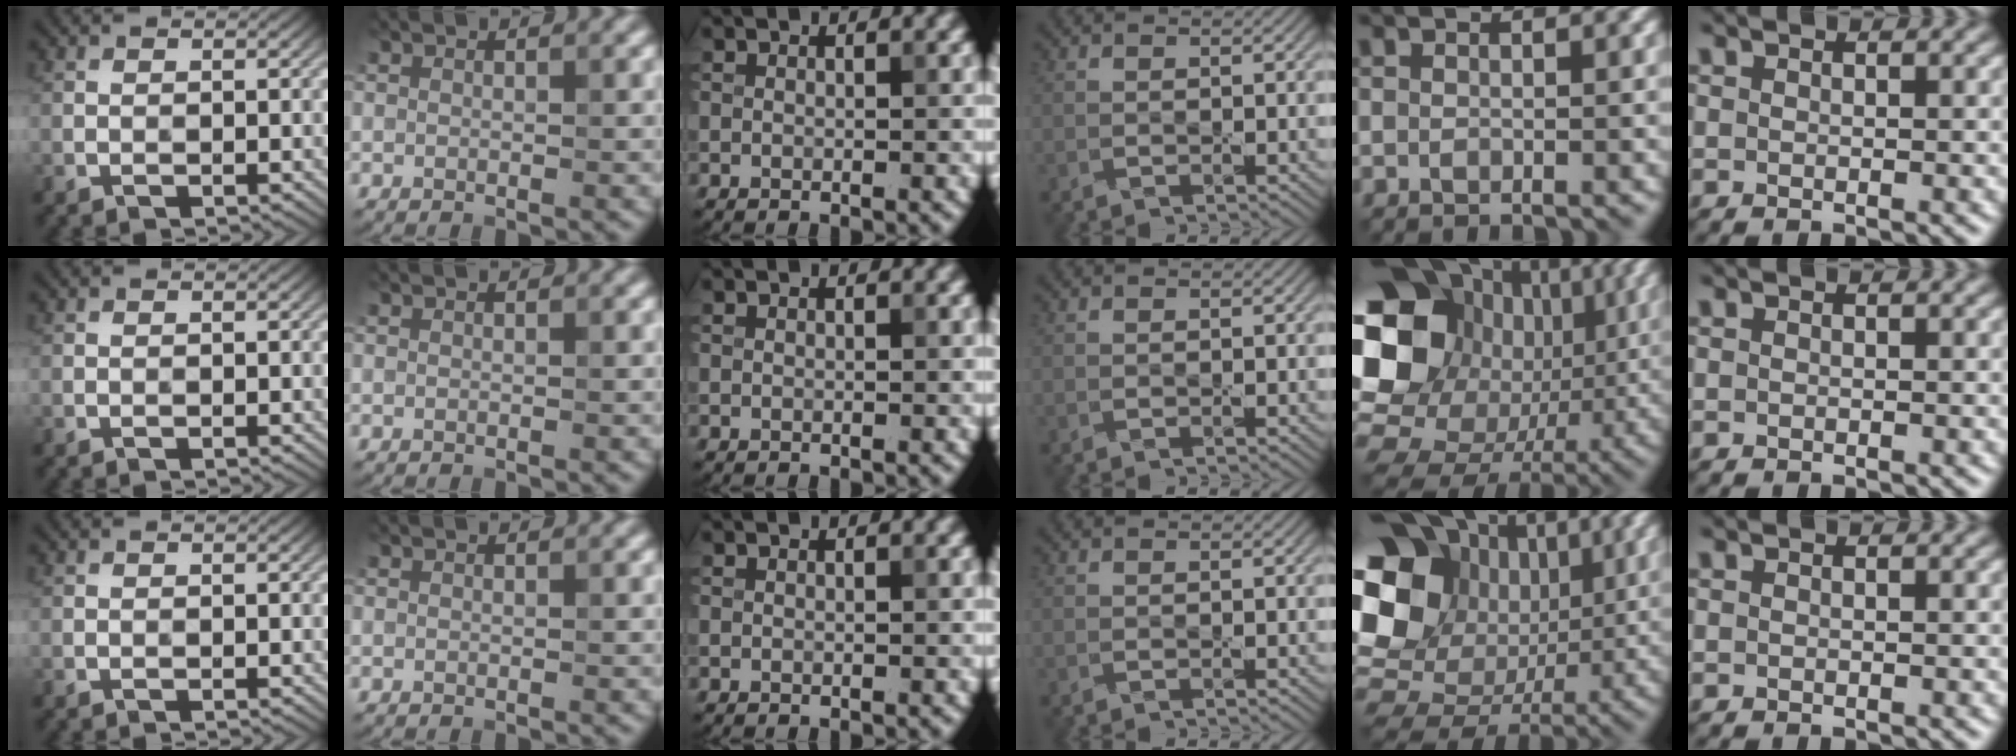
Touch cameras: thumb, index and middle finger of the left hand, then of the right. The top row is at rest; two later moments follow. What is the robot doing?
{"motion": "press", "object": "camera"}